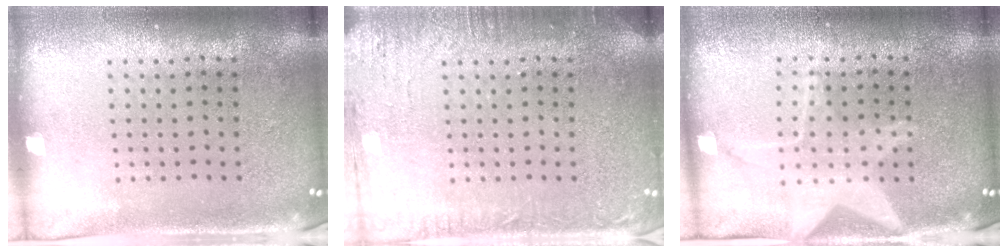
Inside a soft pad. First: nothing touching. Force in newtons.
{"total": 3.1, "press": 3.1, "slide": 0.3}
{"total": 1.6, "press": 1.6, "slide": 0.2}